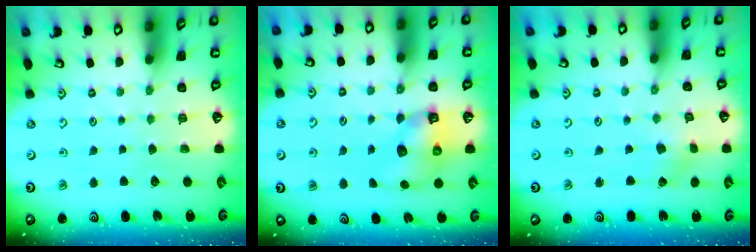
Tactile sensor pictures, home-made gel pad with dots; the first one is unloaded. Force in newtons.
{"total": 6.9, "press": 6.8, "slide": 1.0}
{"total": 1.8, "press": 1.8, "slide": 0.3}